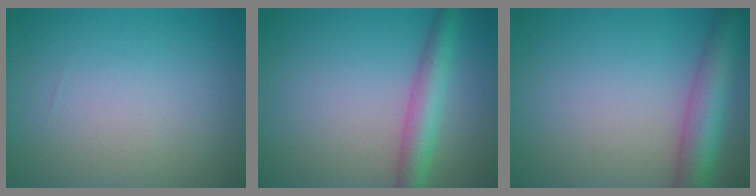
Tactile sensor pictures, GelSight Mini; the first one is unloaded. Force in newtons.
{"total": 4.0, "press": 4.0, "slide": 0.1}
{"total": 5.7, "press": 5.7, "slide": 0.2}